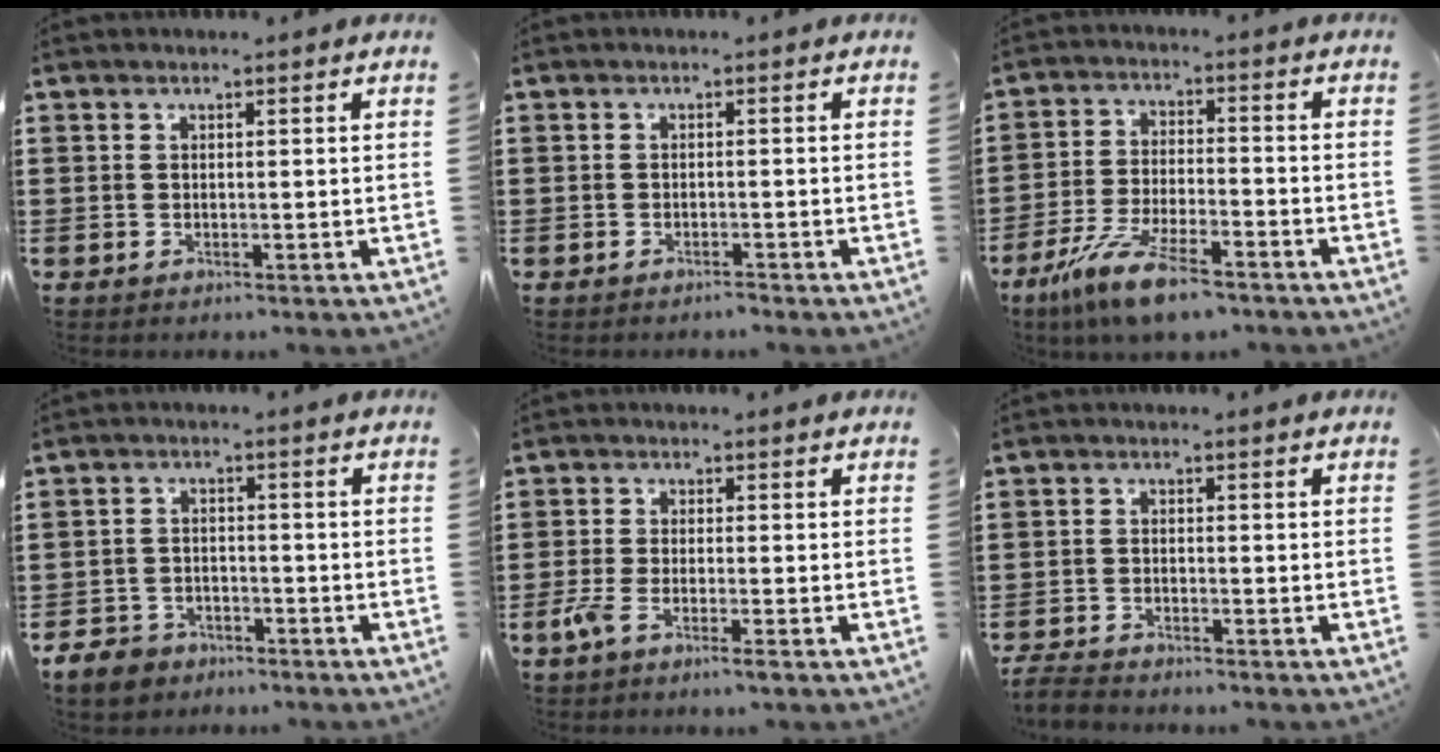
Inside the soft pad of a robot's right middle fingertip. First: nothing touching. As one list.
[{"total": 0.7, "force": [-0.7, 0.0, 0.1], "torque": [-0.005, -0.001, -0.014]}, {"total": 9.6, "force": [-7.2, 1.8, 6.0], "torque": [-0.135, 0.000, -0.142]}, {"total": 4.2, "force": [-3.9, 1.4, 0.8], "torque": [-0.030, 0.004, -0.084]}, {"total": 3.4, "force": [-1.8, 0.6, 2.8], "torque": [-0.074, -0.009, -0.040]}, {"total": 2.7, "force": [-2.6, 0.2, 0.2], "torque": [-0.014, -0.001, -0.059]}]